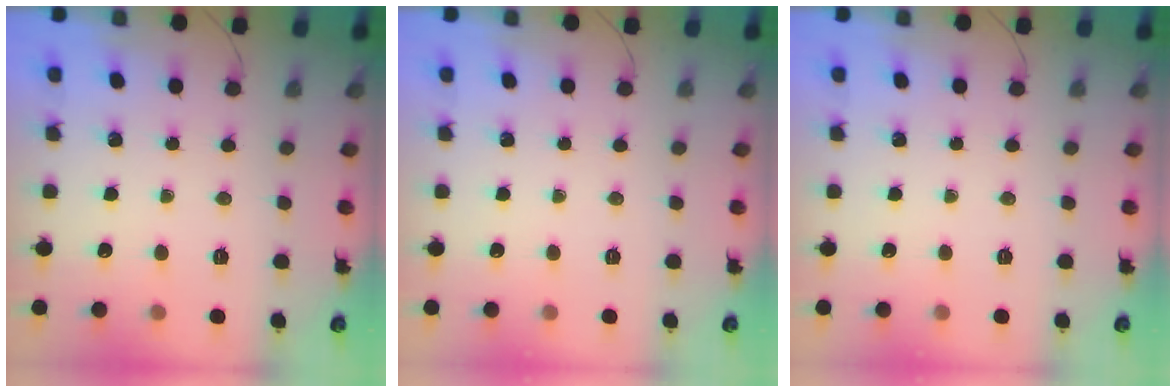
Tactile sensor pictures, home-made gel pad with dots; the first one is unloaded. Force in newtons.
{"total": 0.0}
{"total": 0.0}